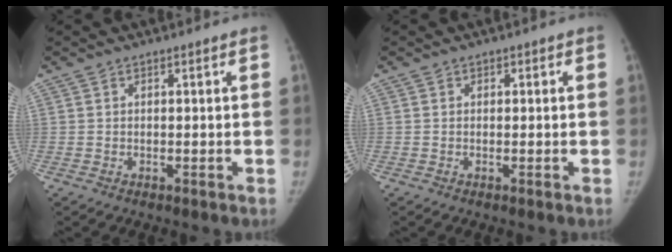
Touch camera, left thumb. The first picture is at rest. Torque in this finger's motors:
{"motor_torque": [-0.28, -0.06, -0.35, 0.29, -0.01]}